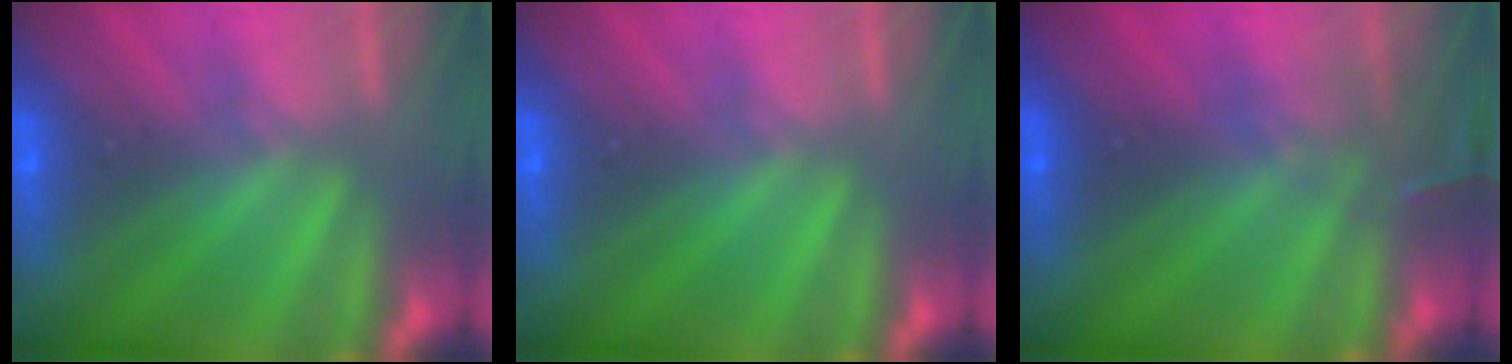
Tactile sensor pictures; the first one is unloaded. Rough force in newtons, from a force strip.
{"total": 0.0}
{"total": 3.0}